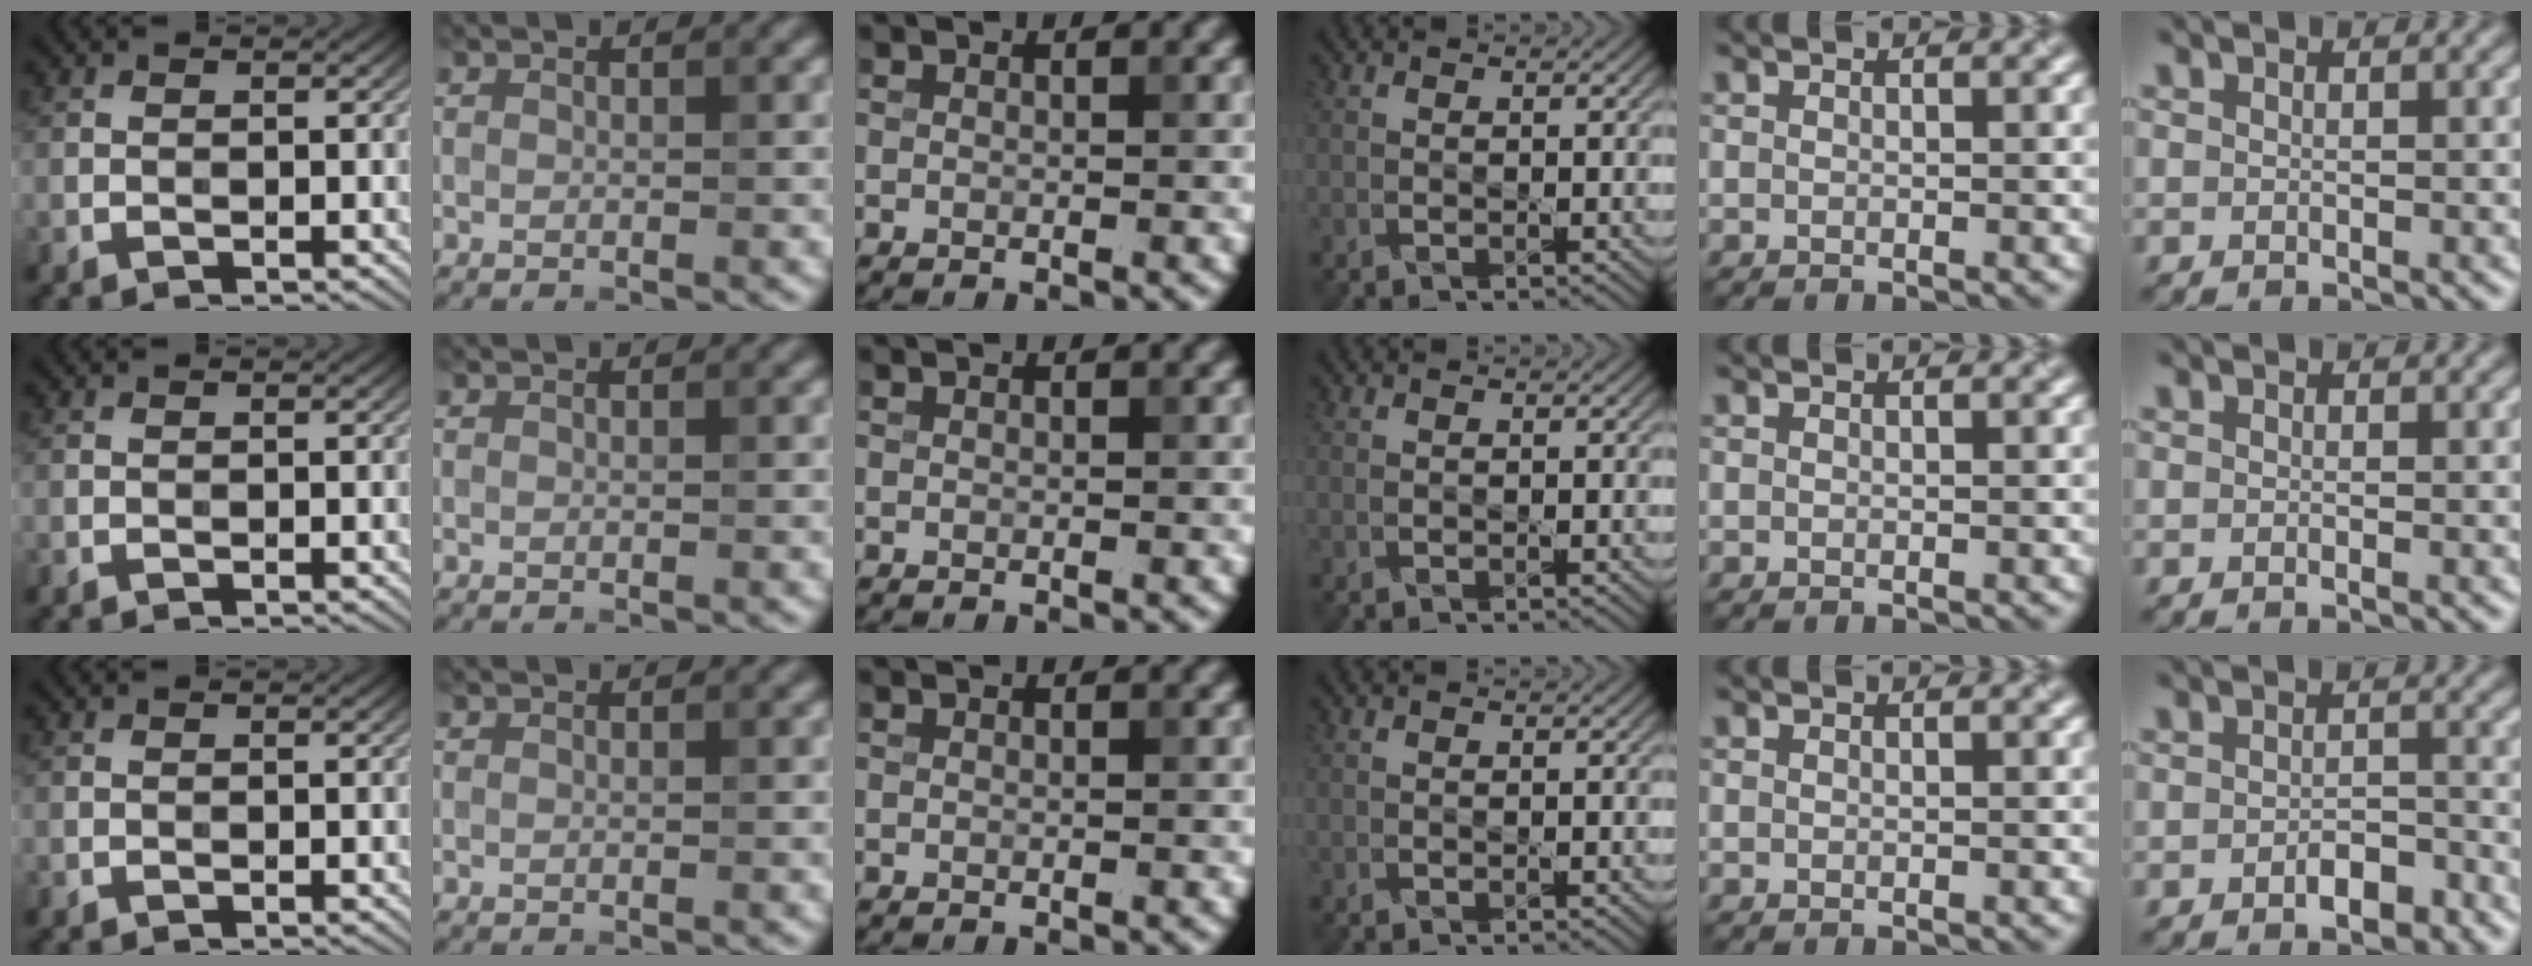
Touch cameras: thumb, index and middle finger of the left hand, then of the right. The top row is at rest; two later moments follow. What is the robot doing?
{"motion": "pour", "object": "bucket"}